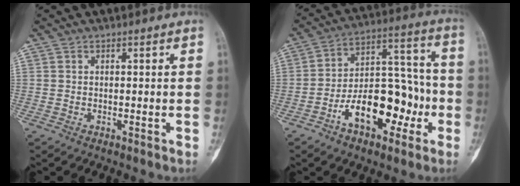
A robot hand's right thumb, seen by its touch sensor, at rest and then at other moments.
{"total": 17.1, "force": [-6.3, 9.6, 12.7], "torque": [-0.172, 0.063, -0.102]}